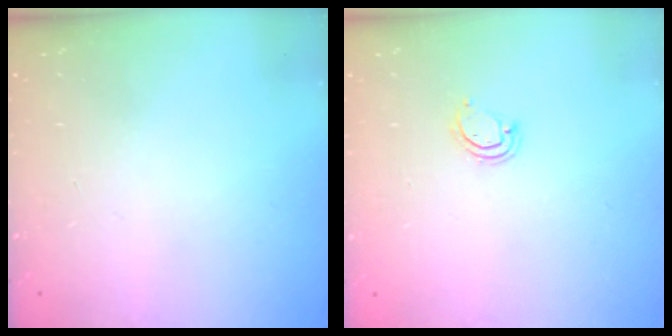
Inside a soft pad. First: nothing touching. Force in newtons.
{"total": 3.7, "press": 3.7, "slide": 0.3}